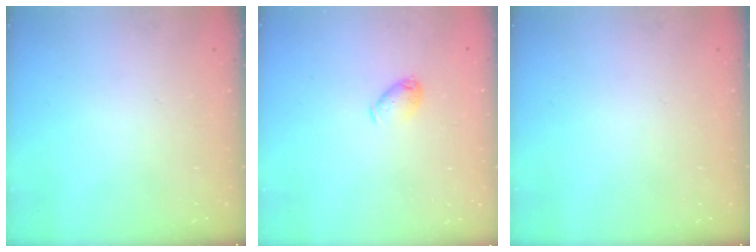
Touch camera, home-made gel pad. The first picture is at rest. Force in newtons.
{"total": 6.1, "press": 6.1, "slide": 0.5}
{"total": 0.0}